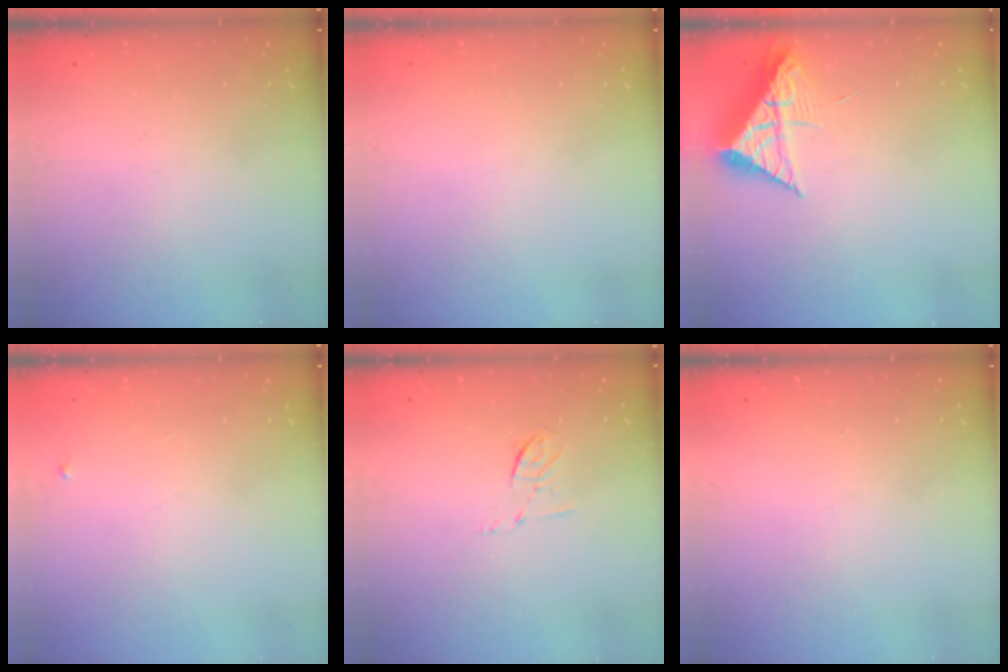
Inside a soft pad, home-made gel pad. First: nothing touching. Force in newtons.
{"total": 0.0}
{"total": 9.4, "press": 9.4, "slide": 0.5}
{"total": 2.1, "press": 2.1, "slide": 0.1}
{"total": 5.4, "press": 5.1, "slide": 1.8}
{"total": 1.5, "press": 1.5, "slide": 0.1}